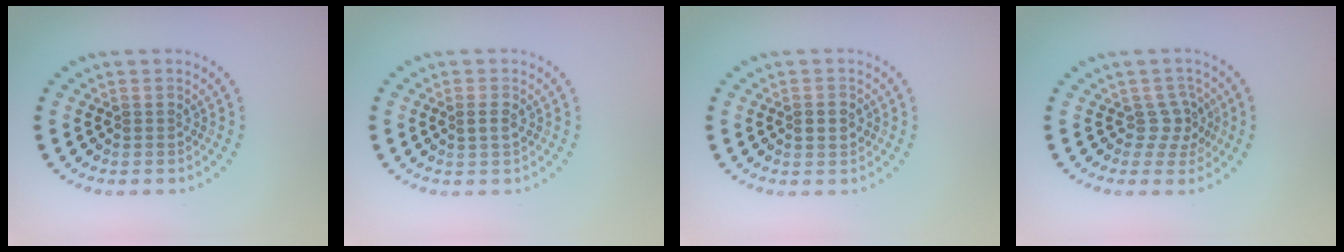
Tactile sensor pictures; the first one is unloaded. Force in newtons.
{"total": 1.2, "press": 1.1, "slide": 0.3}
{"total": 1.3, "press": 1.3, "slide": 0.0}
{"total": 2.0, "press": 1.5, "slide": 1.4}